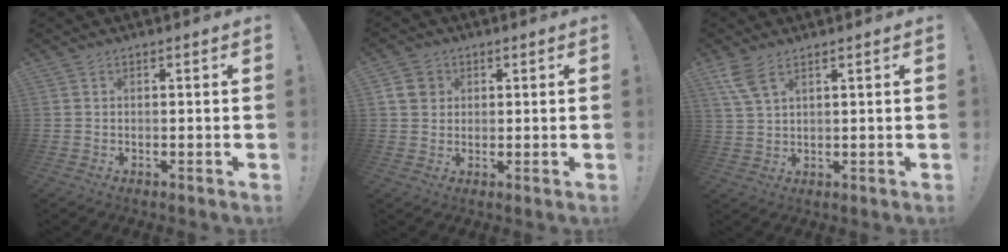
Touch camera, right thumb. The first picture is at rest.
{"total": 5.6, "force": [1.9, 4.8, 2.0], "torque": [-0.026, -0.001, 0.038]}
{"total": 5.9, "force": [3.5, 2.1, 4.2], "torque": [-0.078, -0.012, 0.068]}